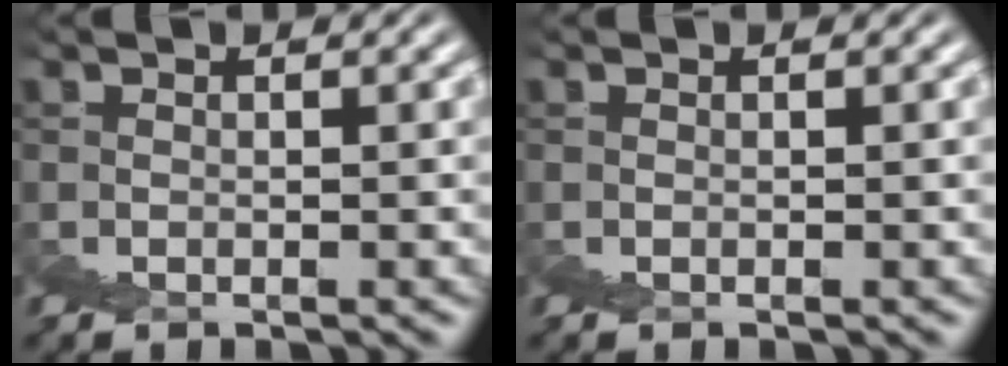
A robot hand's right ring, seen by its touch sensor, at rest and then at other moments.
{"total": 0.0}